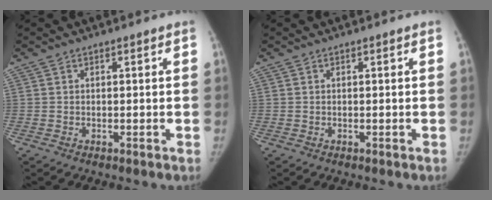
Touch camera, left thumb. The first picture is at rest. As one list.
[{"total": 0.0}]